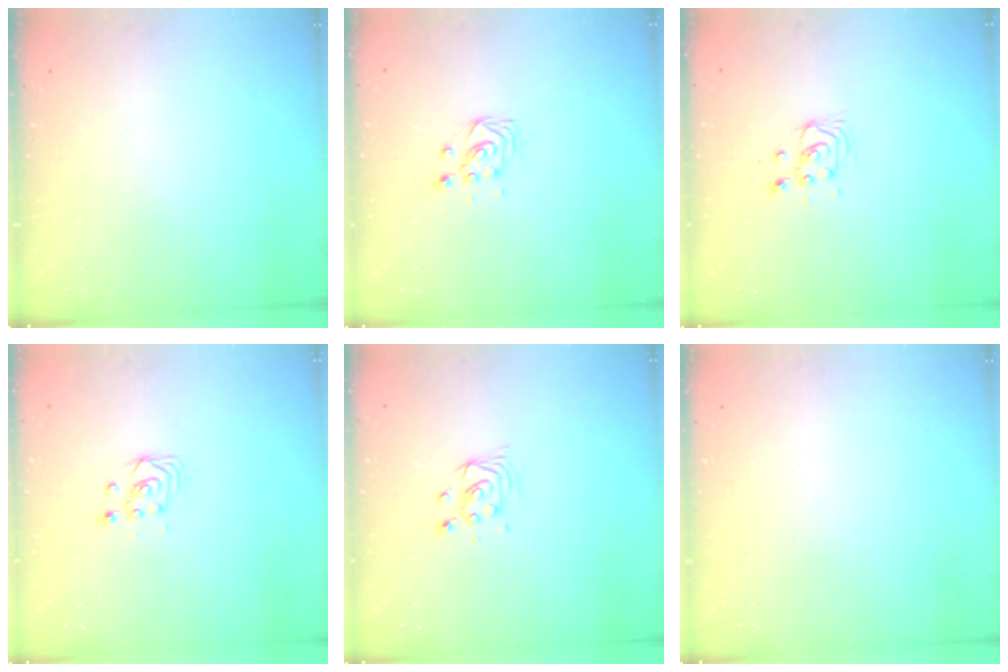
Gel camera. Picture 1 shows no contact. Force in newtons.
{"total": 3.5, "press": 3.5, "slide": 0.4}
{"total": 3.6, "press": 3.6, "slide": 0.1}
{"total": 3.4, "press": 3.3, "slide": 0.3}
{"total": 3.9, "press": 3.9, "slide": 0.3}
{"total": 0.0}